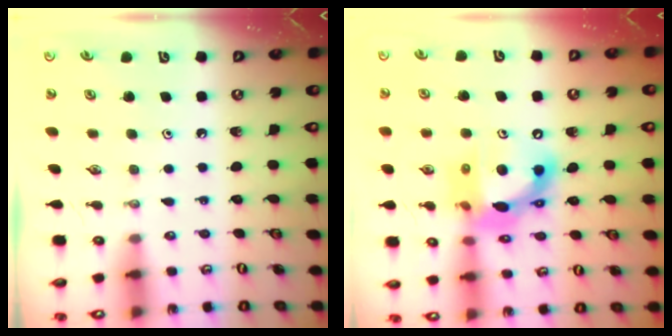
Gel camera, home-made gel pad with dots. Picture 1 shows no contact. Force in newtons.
{"total": 14.7, "press": 14.7, "slide": 0.7}